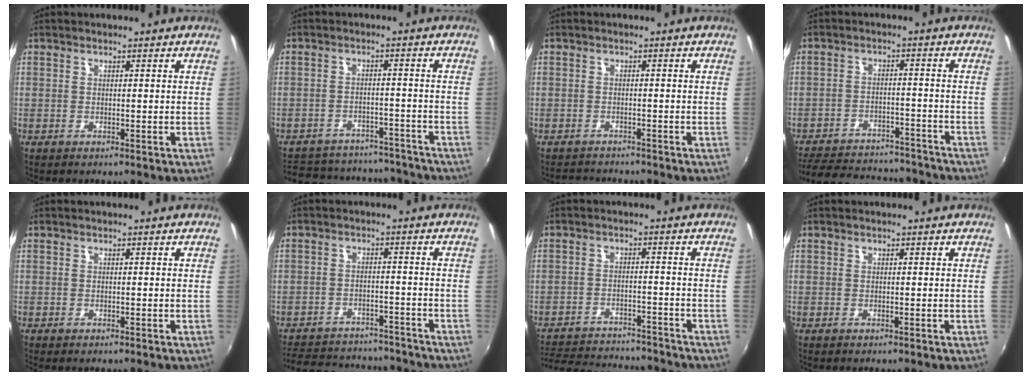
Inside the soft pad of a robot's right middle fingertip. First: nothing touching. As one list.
[{"total": 20.9, "force": [-18.0, 7.9, 7.1], "torque": [-0.158, 0.029, -0.221]}, {"total": 3.7, "force": [-3.5, 1.3, 0.3], "torque": [-0.020, 0.008, -0.058]}, {"total": 20.8, "force": [-17.9, 7.2, 7.7], "torque": [-0.173, 0.020, -0.229]}, {"total": 0.0}, {"total": 17.6, "force": [-14.8, 7.2, 6.0], "torque": [-0.146, 0.033, -0.191]}, {"total": 17.3, "force": [-15.5, 4.6, 6.3], "torque": [-0.143, -0.003, -0.214]}, {"total": 0.0}]